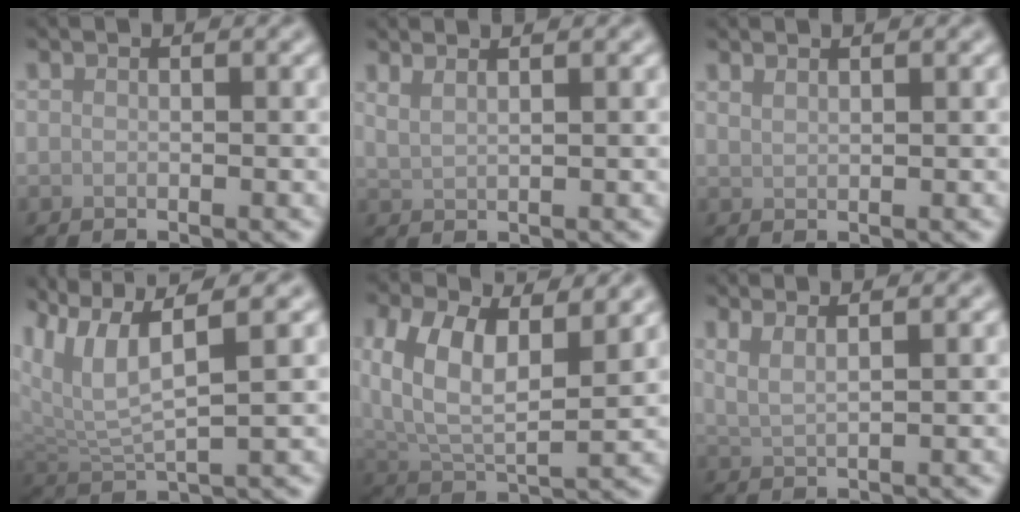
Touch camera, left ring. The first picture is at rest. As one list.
[{"total": 2.4, "force": [1.8, 0.9, 1.3], "torque": [-0.010, 0.001, 0.017]}, {"total": 1.0, "force": [0.9, 0.2, 0.3], "torque": [-0.005, -0.001, 0.017]}, {"total": 6.4, "force": [3.1, 1.8, 5.3], "torque": [-0.114, 0.006, 0.062]}, {"total": 9.3, "force": [3.9, 4.8, 6.9], "torque": [-0.139, 0.000, 0.062]}, {"total": 2.8, "force": [1.8, 0.9, 1.9], "torque": [-0.028, 0.006, 0.020]}]